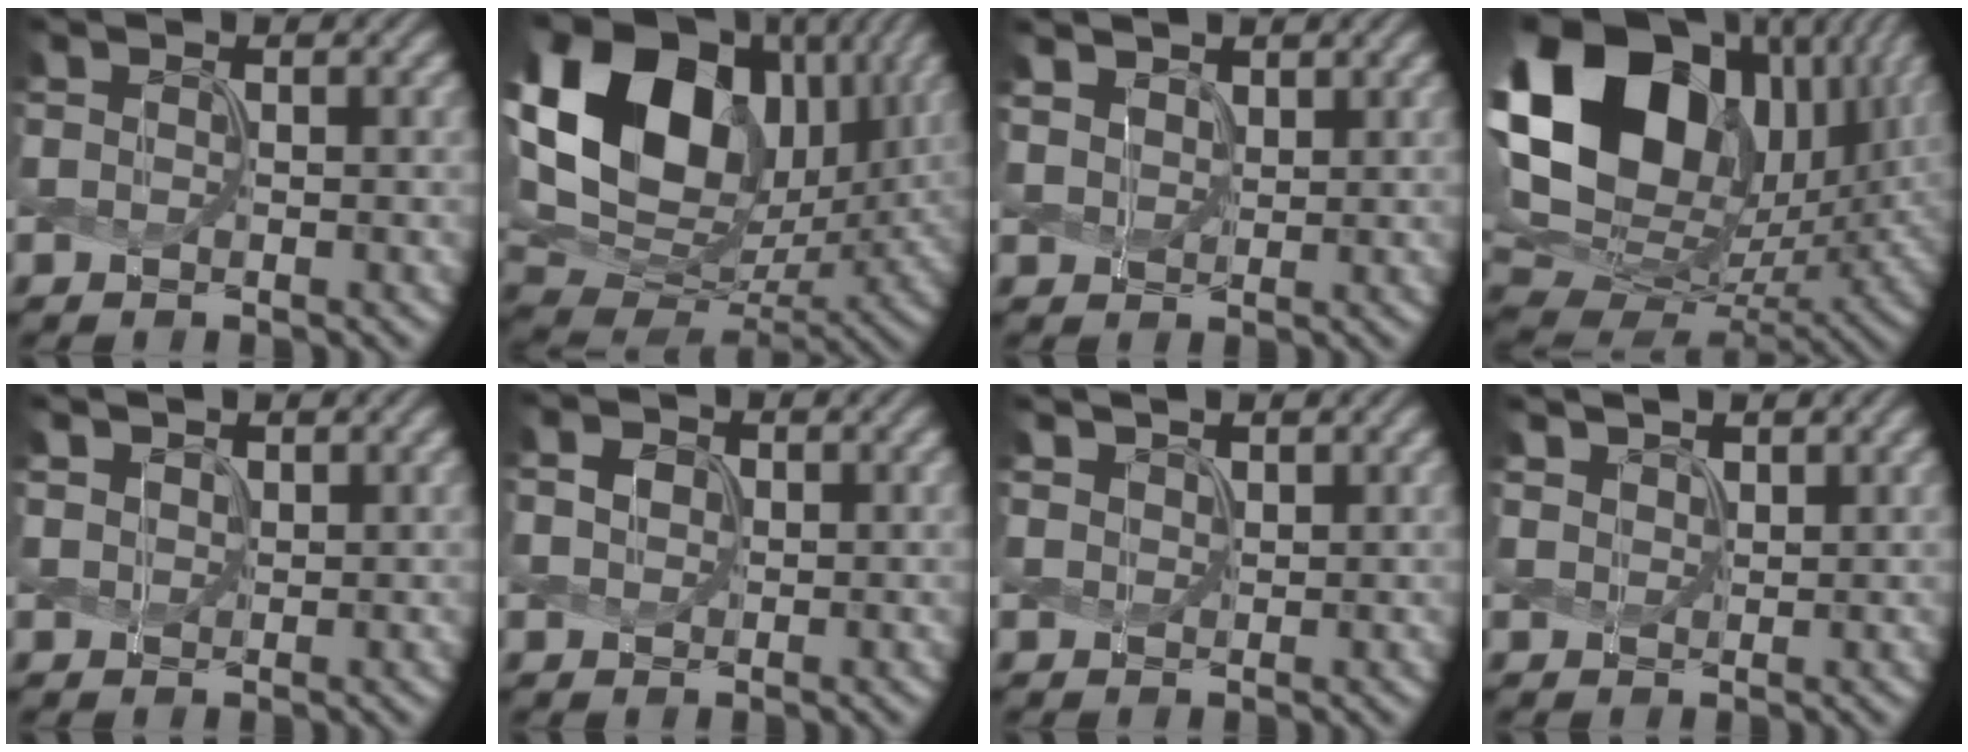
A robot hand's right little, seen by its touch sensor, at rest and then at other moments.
{"total": 20.0, "force": [6.0, 14.1, 12.9], "torque": [-0.263, 0.039, 0.111]}
{"total": 2.8, "force": [2.2, 1.6, 1.0], "torque": [-0.042, 0.000, 0.048]}
{"total": 20.7, "force": [6.8, 14.3, 13.4], "torque": [-0.296, 0.035, 0.131]}
{"total": 1.9, "force": [1.6, 0.9, 0.4], "torque": [-0.020, 0.000, 0.038]}
{"total": 1.5, "force": [0.4, 1.2, 0.8], "torque": [-0.018, 0.004, 0.008]}
{"total": 2.3, "force": [2.1, 0.9, 0.6], "torque": [-0.020, 0.000, 0.042]}
{"total": 3.0, "force": [2.6, 1.2, 0.9], "torque": [-0.034, 0.002, 0.050]}